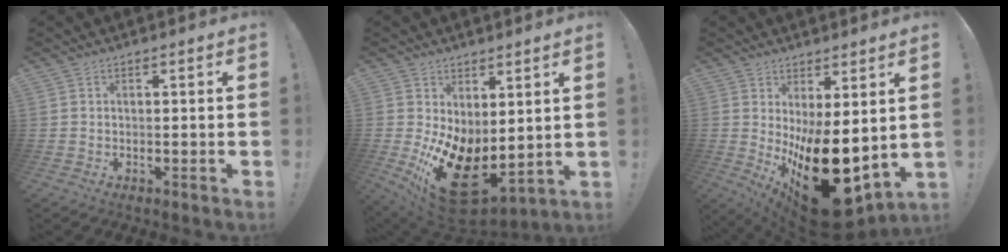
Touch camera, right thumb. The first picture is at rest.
{"total": 16.1, "force": [-3.1, 9.7, 12.4], "torque": [-0.209, -0.002, -0.029]}
{"total": 21.7, "force": [-5.0, 10.1, 18.6], "torque": [-0.256, 0.015, -0.050]}